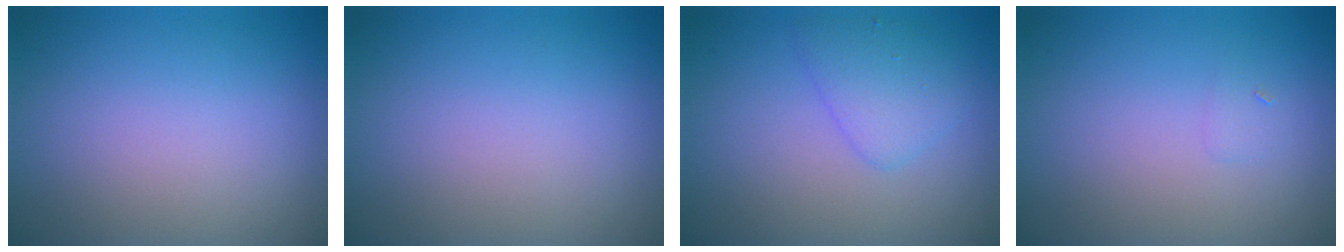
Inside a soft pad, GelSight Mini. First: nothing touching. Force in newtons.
{"total": 0.0}
{"total": 2.6, "press": 2.6, "slide": 0.1}
{"total": 0.5, "press": 0.5, "slide": 0.1}